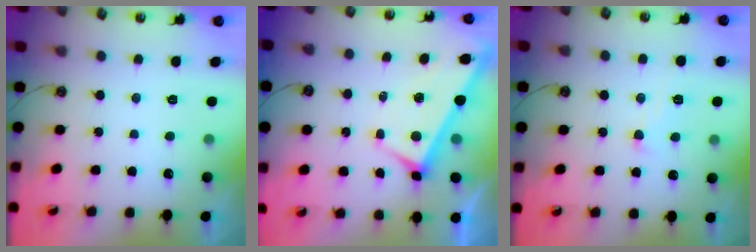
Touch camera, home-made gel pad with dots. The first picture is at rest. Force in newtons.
{"total": 3.2, "press": 3.2, "slide": 0.5}
{"total": 0.7, "press": 0.3, "slide": 0.7}